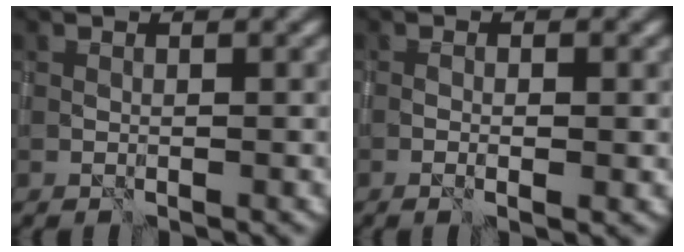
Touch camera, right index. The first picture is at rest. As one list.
[{"total": 1.7, "force": [-0.4, 0.2, 1.6], "torque": [-0.029, 0.001, -0.006]}]